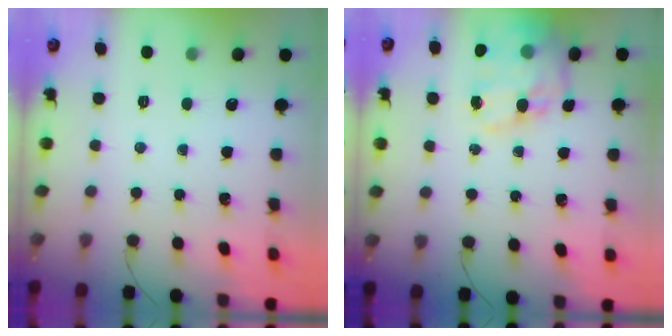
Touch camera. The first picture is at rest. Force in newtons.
{"total": 17.3, "press": 16.8, "slide": 4.3}